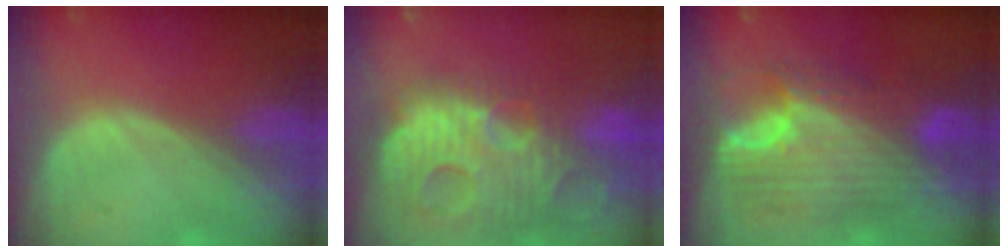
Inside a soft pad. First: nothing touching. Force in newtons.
{"total": 14.5, "press": 12.5, "slide": 7.3}
{"total": 11.9, "press": 11.8, "slide": 1.0}